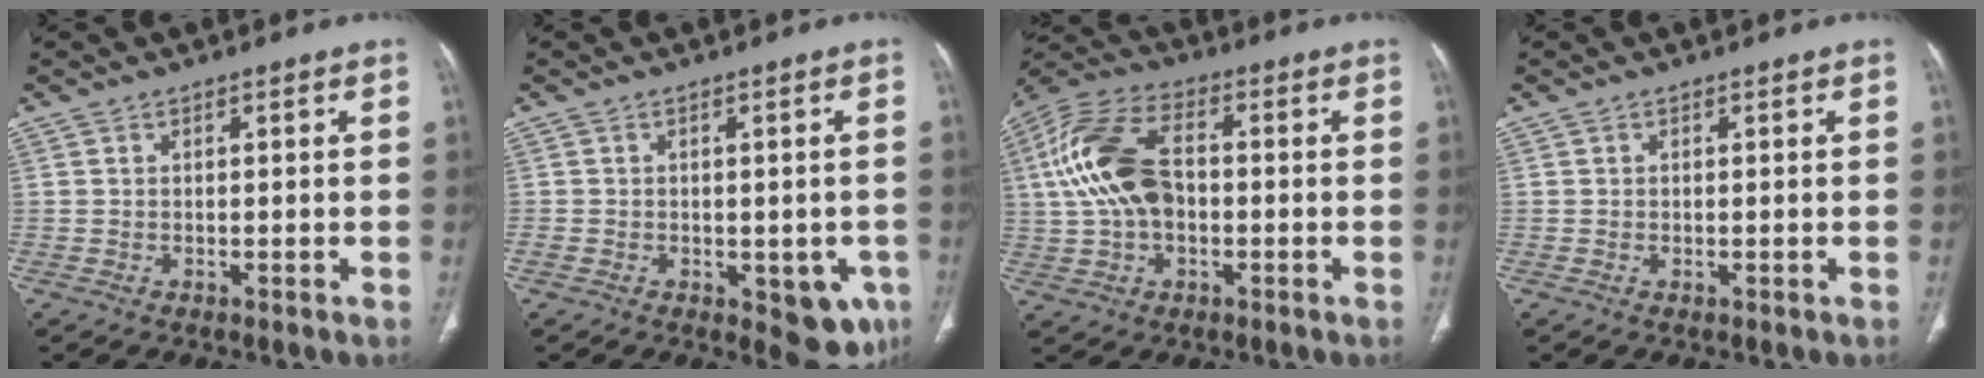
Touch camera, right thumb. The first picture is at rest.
{"total": 9.0, "force": [-3.1, 5.2, 6.7], "torque": [-0.045, 0.005, -0.030]}
{"total": 15.3, "force": [0.5, 9.3, 12.1], "torque": [-0.245, 0.029, 0.003]}
{"total": 0.0}